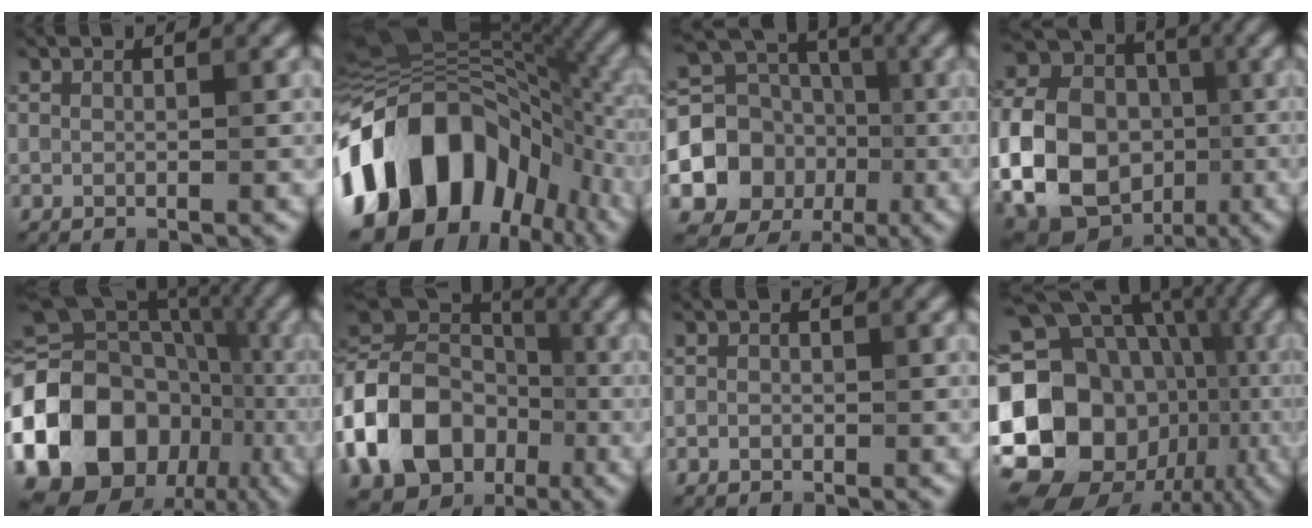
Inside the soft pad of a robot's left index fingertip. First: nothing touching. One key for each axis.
{"total": 17.2, "fx": -4.8, "fy": 11.4, "fz": 12.1, "tx": -0.220, "ty": 0.019, "tz": -0.100}
{"total": 10.0, "fx": -1.2, "fy": 8.7, "fz": 4.9, "tx": -0.106, "ty": -0.014, "tz": -0.023}
{"total": 21.0, "fx": -2.8, "fy": 18.6, "fz": 9.3, "tx": -0.217, "ty": 0.013, "tz": -0.092}
{"total": 18.5, "fx": -5.8, "fy": 14.7, "fz": 9.5, "tx": -0.205, "ty": 0.006, "tz": -0.103}
{"total": 15.4, "fx": -3.8, "fy": 12.1, "fz": 8.8, "tx": -0.201, "ty": 0.005, "tz": -0.081}
{"total": 0.8, "fx": -0.2, "fy": 0.8, "fz": 0.2, "tx": 0.013, "ty": 0.000, "tz": -0.012}
{"total": 20.9, "fx": -4.1, "fy": 17.3, "fz": 10.9, "tx": -0.178, "ty": 0.008, "tz": -0.084}